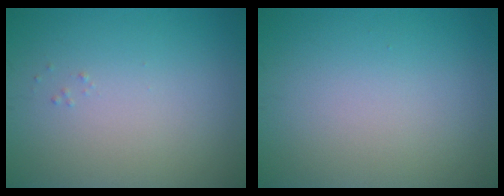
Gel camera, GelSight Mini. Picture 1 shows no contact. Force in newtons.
{"total": 0.0}